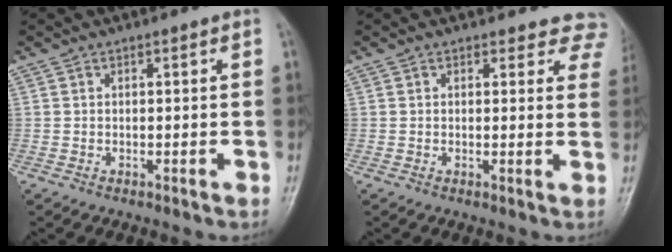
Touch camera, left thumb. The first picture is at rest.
{"total": 6.8, "force": [6.1, 3.1, 0.2], "torque": [0.053, -0.024, 0.034]}